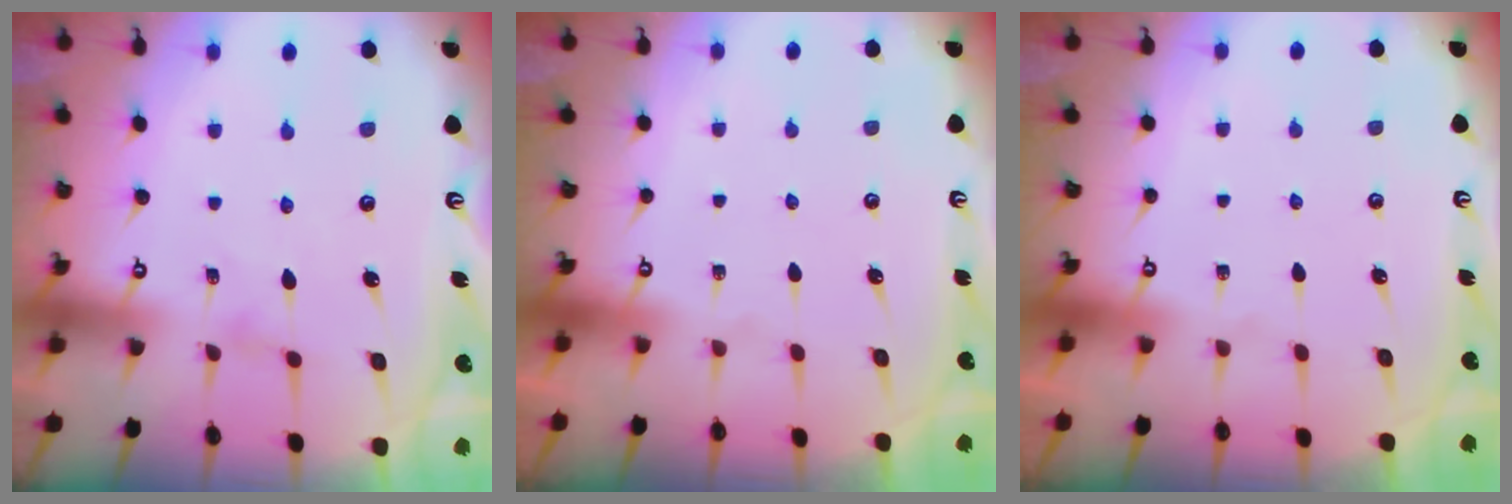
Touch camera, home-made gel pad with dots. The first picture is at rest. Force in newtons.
{"total": 0.0}
{"total": 0.0}